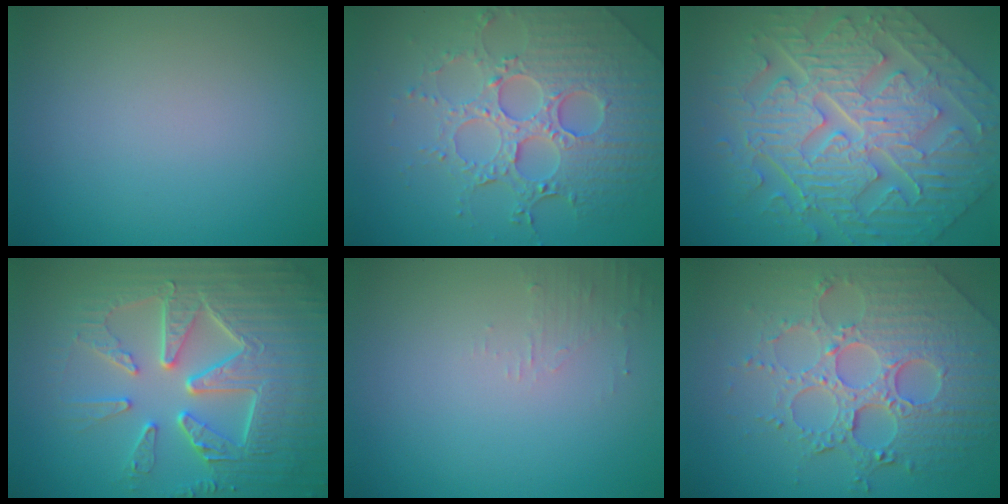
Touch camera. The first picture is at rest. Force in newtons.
{"total": 7.3, "press": 5.5, "slide": 4.9}
{"total": 11.1, "press": 7.8, "slide": 7.9}
{"total": 8.8, "press": 6.4, "slide": 6.0}
{"total": 1.3, "press": 1.2, "slide": 0.3}
{"total": 8.2, "press": 6.0, "slide": 5.7}